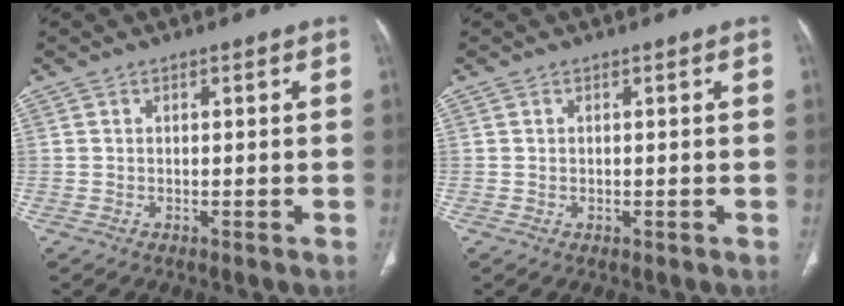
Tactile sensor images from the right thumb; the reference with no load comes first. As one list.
[{"total": 0.0}]